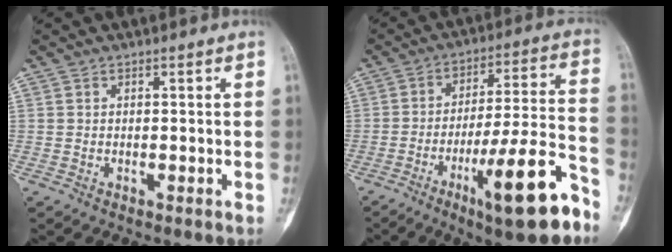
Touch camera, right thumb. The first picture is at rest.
{"total": 18.0, "force": [-9.8, 2.8, 14.8], "torque": [-0.237, 0.051, -0.148]}